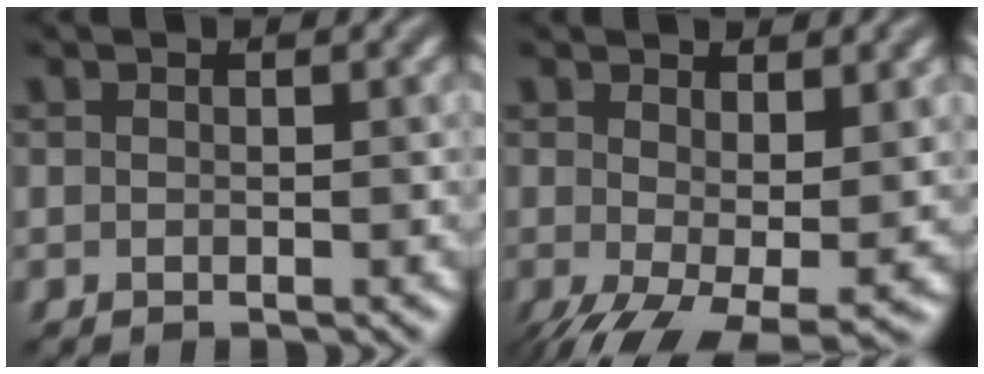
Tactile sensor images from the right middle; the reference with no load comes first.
{"total": 7.0, "force": [-1.7, 3.1, 6.1], "torque": [-0.122, -0.024, -0.017]}